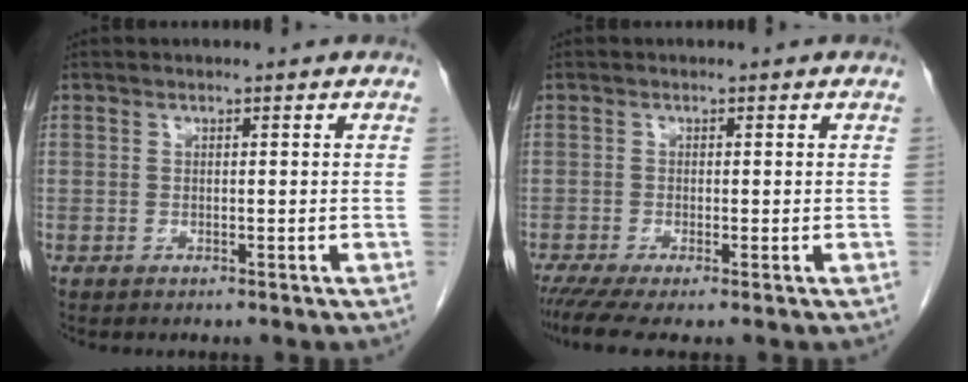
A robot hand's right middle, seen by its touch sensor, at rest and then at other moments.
{"total": 4.0, "force": [-2.8, 0.3, 2.9], "torque": [-0.048, -0.012, -0.051]}